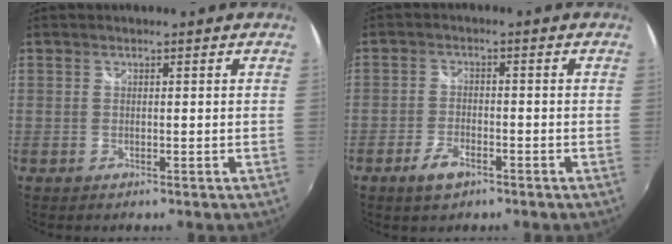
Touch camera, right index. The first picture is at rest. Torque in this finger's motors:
{"motor_torque": [0.32, -0.31, 0.07, 0.00]}